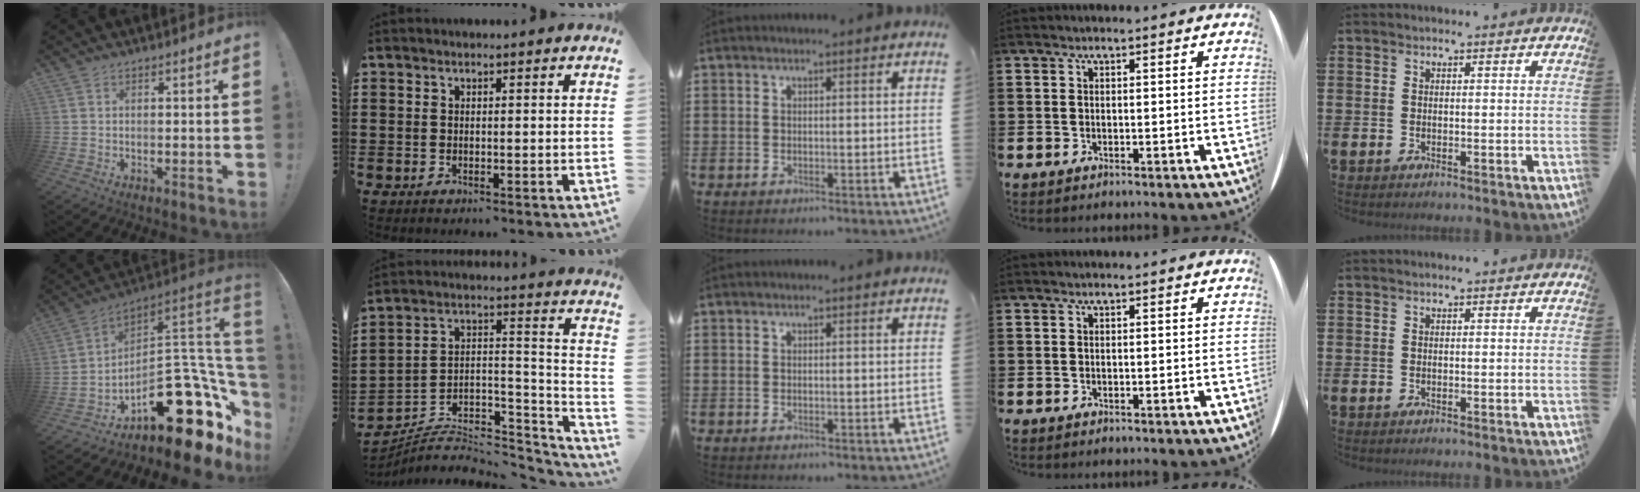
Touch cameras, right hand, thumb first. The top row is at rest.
{"thumb": {"total": 23.9, "force": [-7.4, 11.8, 19.4], "torque": [-0.238, 0.014, -0.100]}, "index": {"total": 4.7, "force": [-3.7, 2.4, 1.6], "torque": [-0.026, -0.001, -0.072]}}